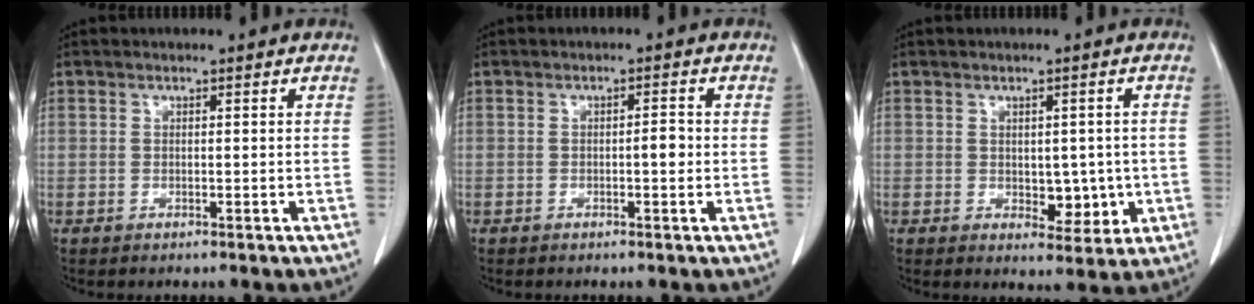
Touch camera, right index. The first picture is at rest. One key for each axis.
{"total": 1.9, "fx": -0.3, "fy": 0.5, "fz": 1.8, "tx": -0.024, "ty": 0.004, "tz": -0.007}
{"total": 5.2, "fx": -0.6, "fy": 3.1, "fz": 4.1, "tx": -0.043, "ty": 0.002, "tz": 0.003}